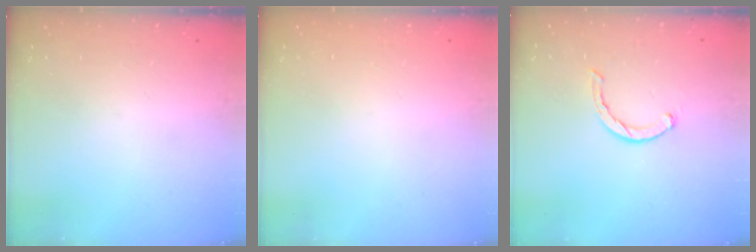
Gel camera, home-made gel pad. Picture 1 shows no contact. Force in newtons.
{"total": 2.5, "press": 2.5, "slide": 0.2}
{"total": 2.3, "press": 2.2, "slide": 0.5}